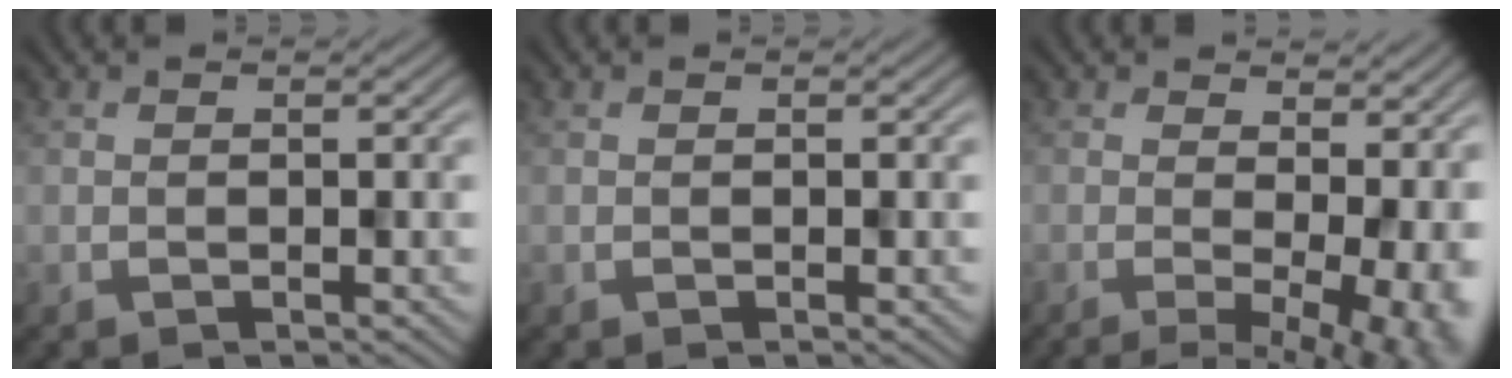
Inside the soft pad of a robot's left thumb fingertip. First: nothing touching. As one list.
[{"total": 0.0}, {"total": 8.6, "force": [-0.5, 2.9, 8.0], "torque": [-0.079, 0.001, 0.010]}]